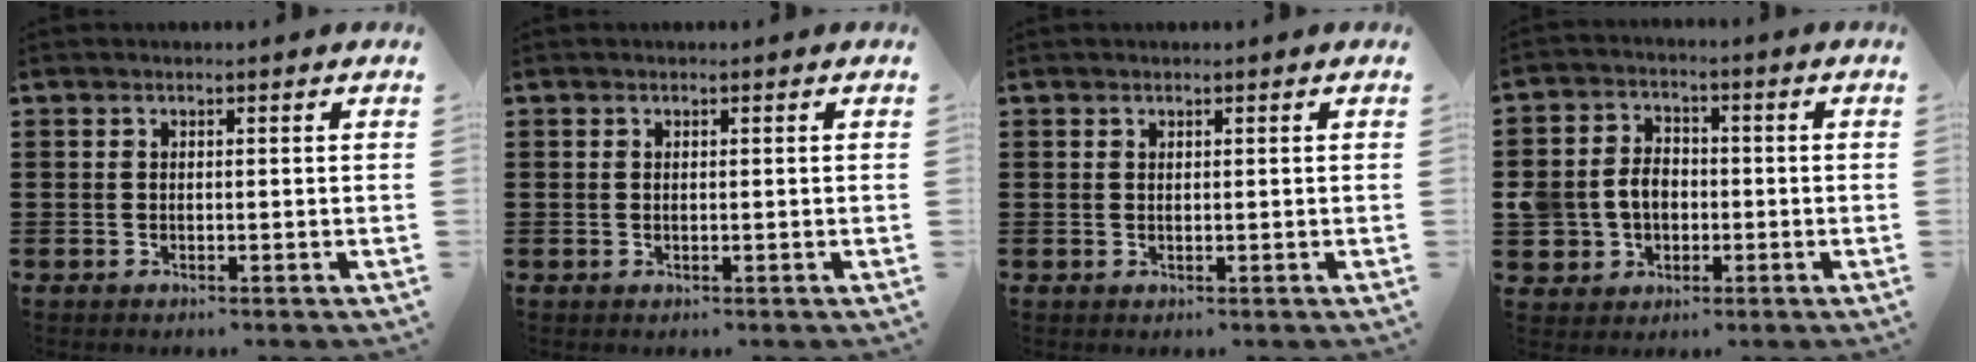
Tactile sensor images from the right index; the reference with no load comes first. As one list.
[{"total": 0.0}, {"total": 0.0}, {"total": 6.2, "force": [-0.9, 5.4, 2.8], "torque": [-0.086, 0.011, -0.021]}]